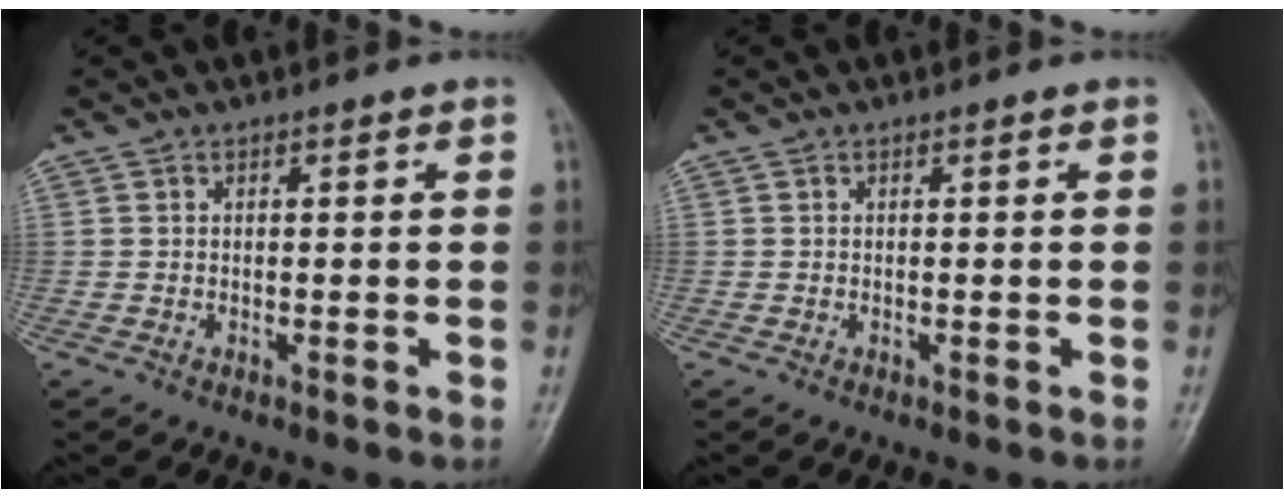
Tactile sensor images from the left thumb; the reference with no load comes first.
{"total": 0.0}